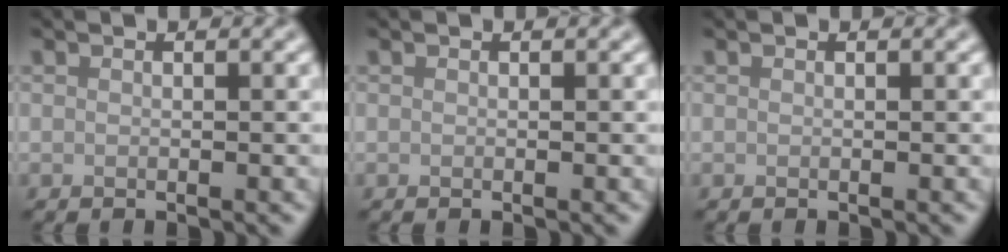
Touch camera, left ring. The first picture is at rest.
{"total": 0.0}
{"total": 0.0}